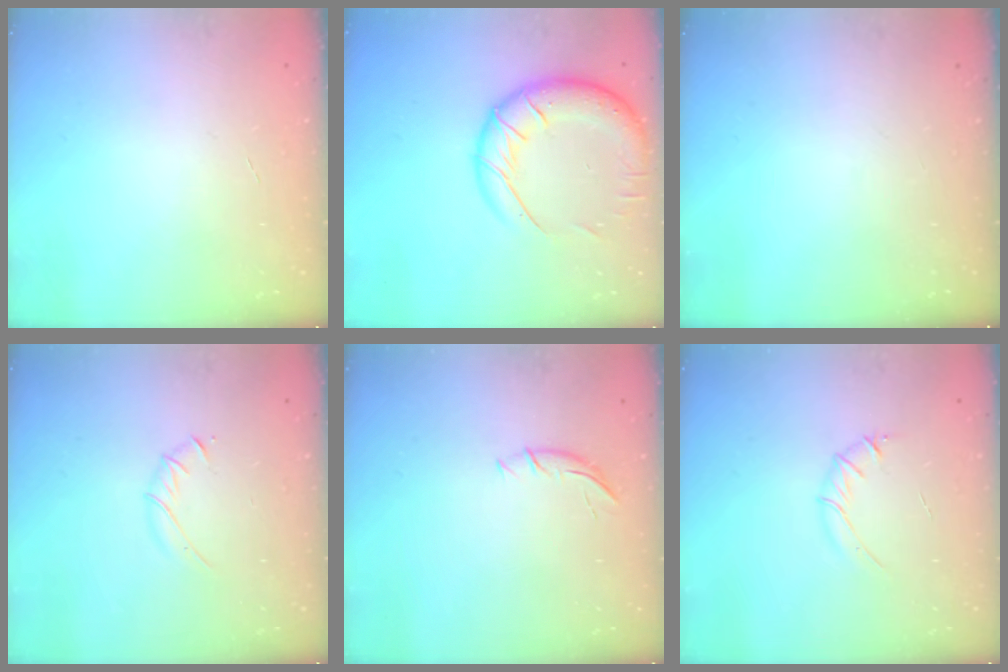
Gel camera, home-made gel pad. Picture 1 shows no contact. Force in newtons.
{"total": 18.2, "press": 17.7, "slide": 4.3}
{"total": 0.0}
{"total": 3.5, "press": 3.4, "slide": 1.0}
{"total": 5.8, "press": 5.7, "slide": 1.0}
{"total": 3.7, "press": 3.5, "slide": 1.0}